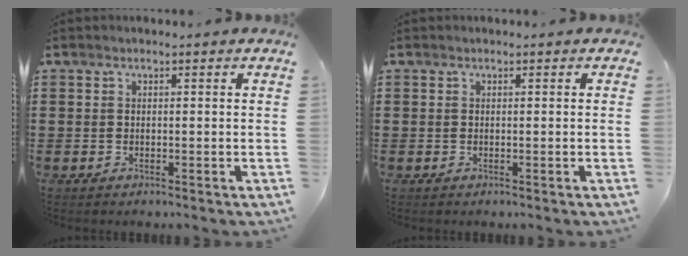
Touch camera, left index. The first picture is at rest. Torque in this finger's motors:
{"motor_torque": [0.19, -0.05, 0.00, 0.02]}